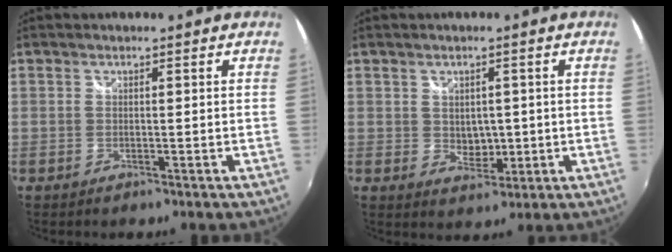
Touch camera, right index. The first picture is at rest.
{"total": 4.0, "force": [0.2, 3.3, 2.3], "torque": [-0.031, -0.004, 0.010]}